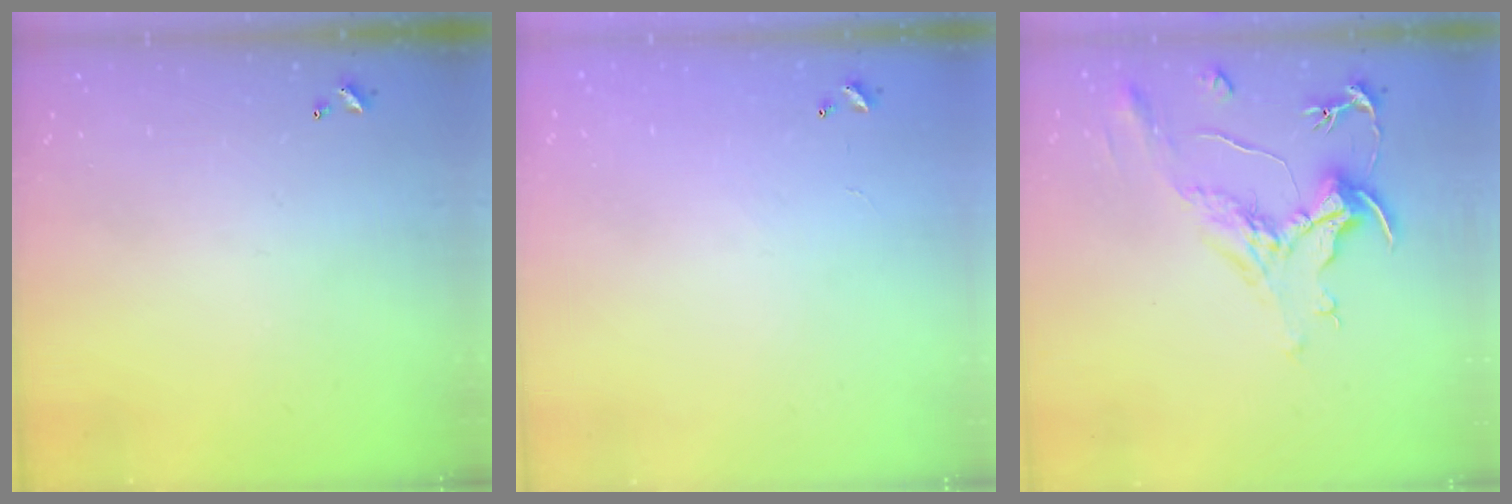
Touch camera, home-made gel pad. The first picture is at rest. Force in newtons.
{"total": 9.3, "press": 9.3, "slide": 0.6}
{"total": 2.1, "press": 1.6, "slide": 1.4}